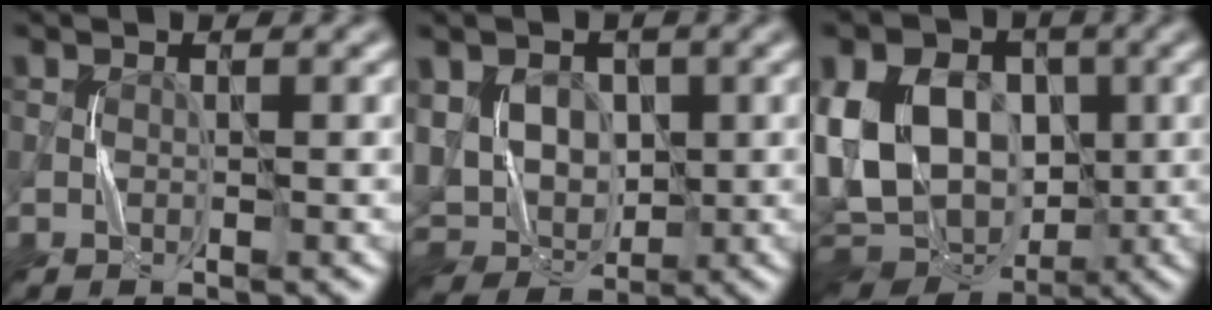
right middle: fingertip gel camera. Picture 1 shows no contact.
{"total": 7.0, "force": [0.5, 5.8, 3.8], "torque": [-0.066, -0.004, 0.018]}
{"total": 16.2, "force": [0.5, 12.3, 10.6], "torque": [-0.220, 0.011, 0.001]}